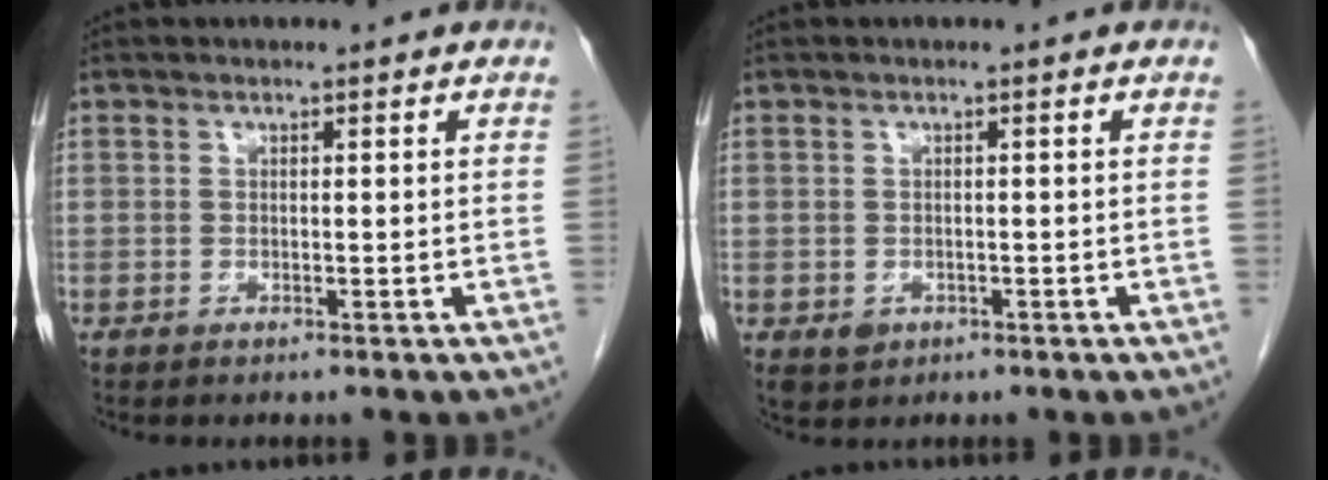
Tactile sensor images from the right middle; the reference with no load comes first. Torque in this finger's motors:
{"motor_torque": [0.33, -0.14, 0.01, 0.01]}